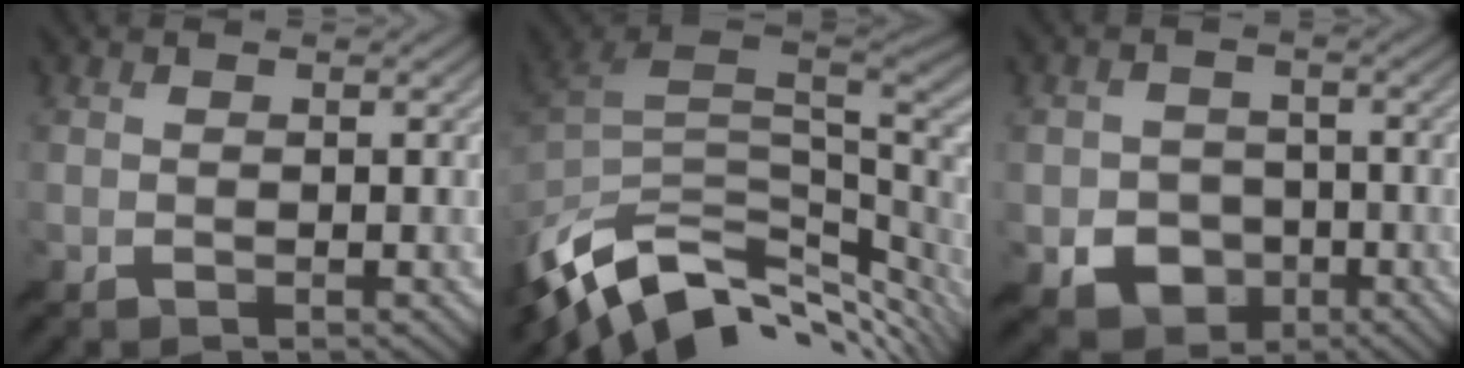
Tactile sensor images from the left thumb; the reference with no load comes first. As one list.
[{"total": 12.6, "force": [-5.0, 6.6, 9.5], "torque": [-0.213, -0.015, -0.084]}, {"total": 5.3, "force": [-1.7, 4.5, 2.3], "torque": [-0.048, -0.011, -0.031]}]